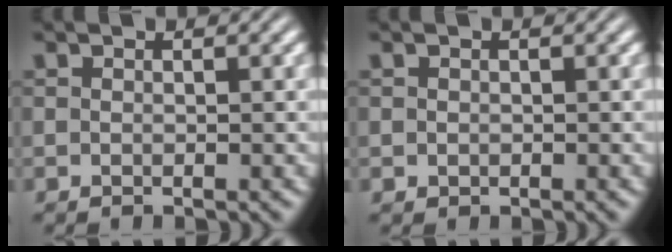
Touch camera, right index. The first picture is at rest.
{"total": 0.0}